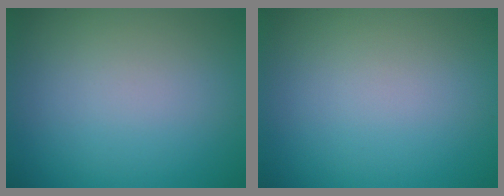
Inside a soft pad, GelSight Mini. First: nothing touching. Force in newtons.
{"total": 0.0}